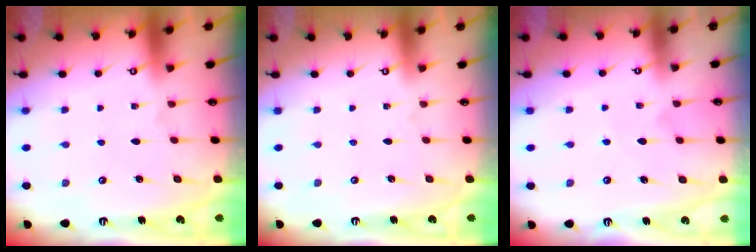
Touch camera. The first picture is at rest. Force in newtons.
{"total": 0.0}
{"total": 4.2, "press": 4.1, "slide": 0.6}